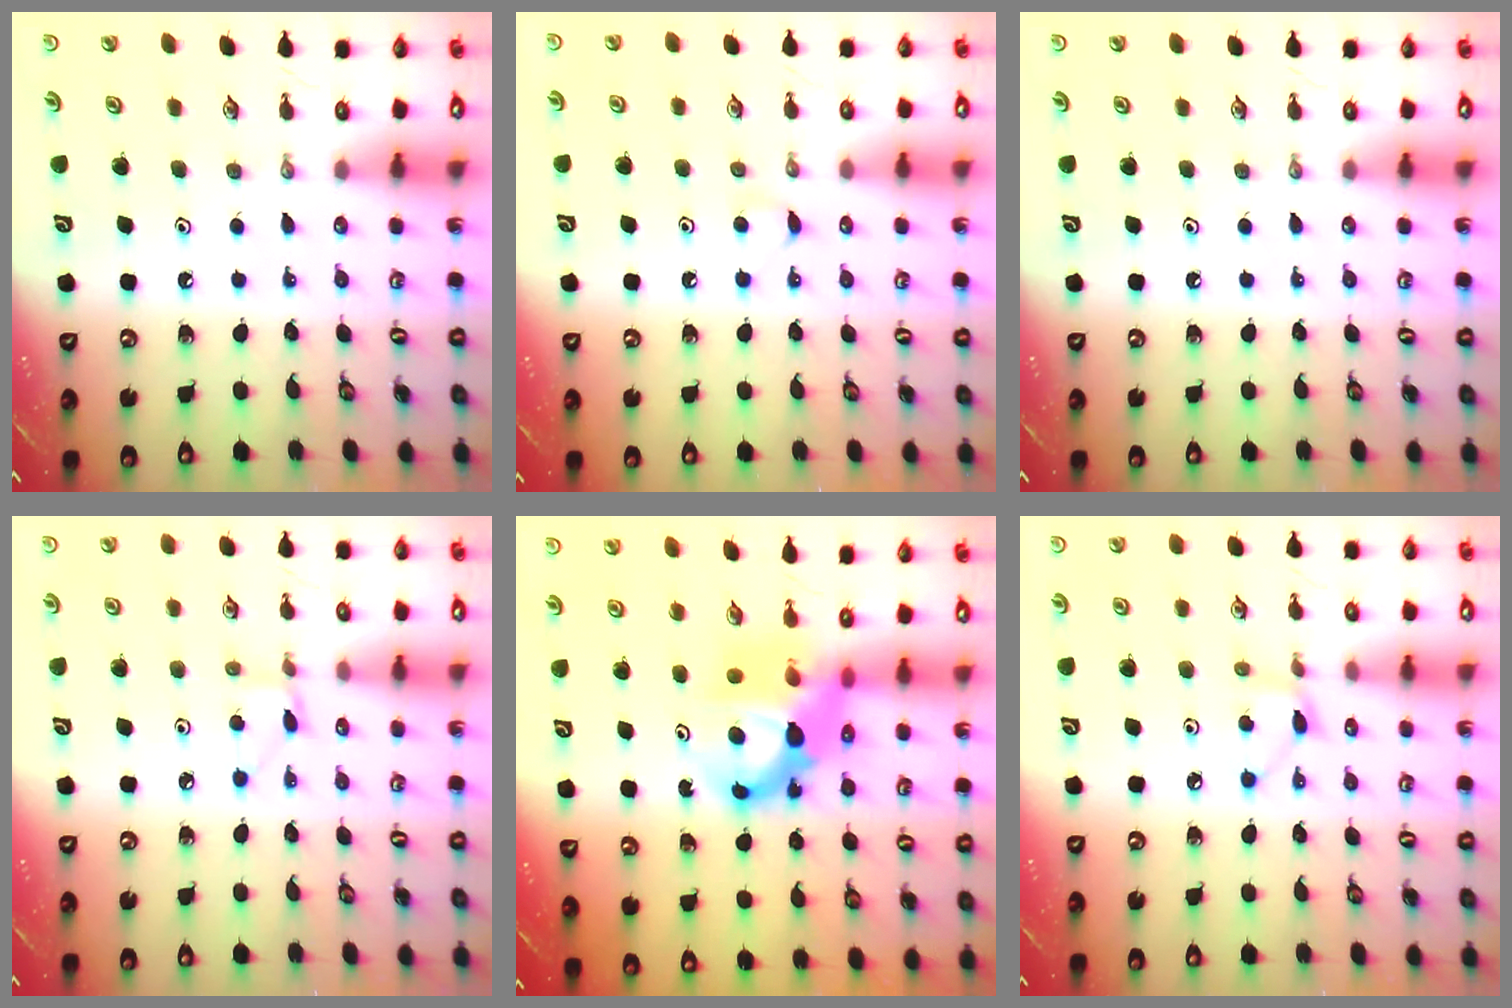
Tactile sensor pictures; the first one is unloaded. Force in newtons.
{"total": 3.4, "press": 3.4, "slide": 0.5}
{"total": 0.0}
{"total": 2.6, "press": 2.6, "slide": 0.3}
{"total": 9.2, "press": 9.2, "slide": 0.9}
{"total": 5.5, "press": 5.5, "slide": 0.6}